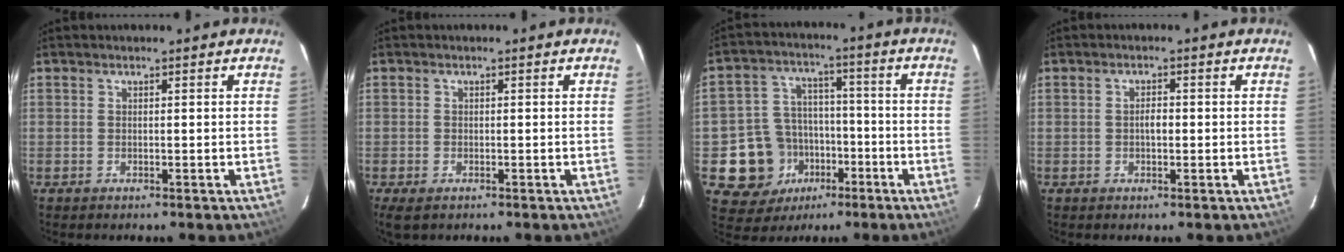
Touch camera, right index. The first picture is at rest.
{"total": 2.9, "force": [-1.7, 1.6, 1.7], "torque": [-0.034, -0.011, -0.029]}
{"total": 12.8, "force": [-5.2, 11.1, 3.6], "torque": [-0.094, 0.036, -0.065]}
{"total": 1.8, "force": [-0.2, 0.9, 1.5], "torque": [-0.027, 0.007, -0.005]}